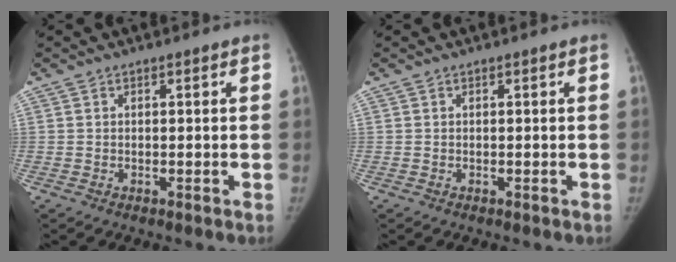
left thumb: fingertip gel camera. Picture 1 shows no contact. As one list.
[{"total": 0.0}]